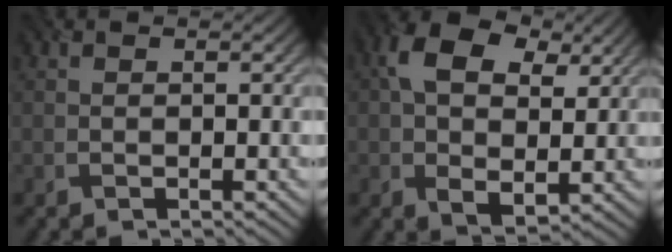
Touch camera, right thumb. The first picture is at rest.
{"total": 9.7, "force": [2.0, 6.6, 6.8], "torque": [-0.150, -0.010, 0.035]}